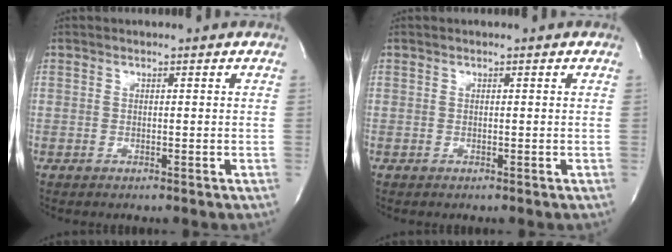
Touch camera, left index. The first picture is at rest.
{"total": 0.0}